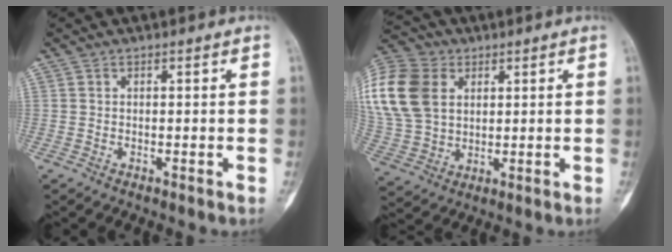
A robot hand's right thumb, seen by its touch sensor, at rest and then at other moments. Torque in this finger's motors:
{"motor_torque": [-1.06, 1.91, 2.00, 0.43, 0.17]}